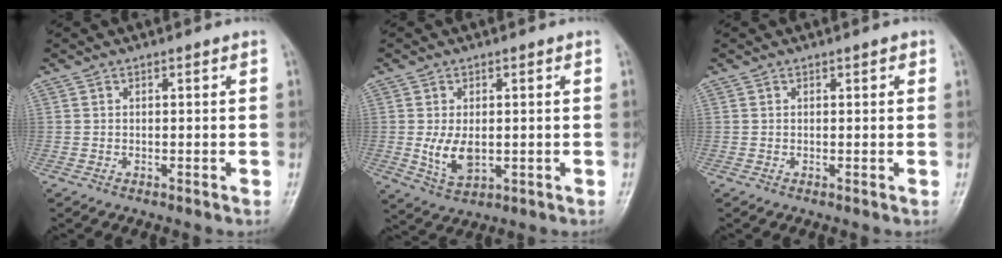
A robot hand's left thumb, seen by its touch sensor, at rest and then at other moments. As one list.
[{"total": 6.2, "force": [-0.3, 3.8, 4.8], "torque": [-0.084, -0.013, 0.001]}, {"total": 1.0, "force": [0.5, 0.6, 0.6], "torque": [0.001, 0.000, 0.003]}]